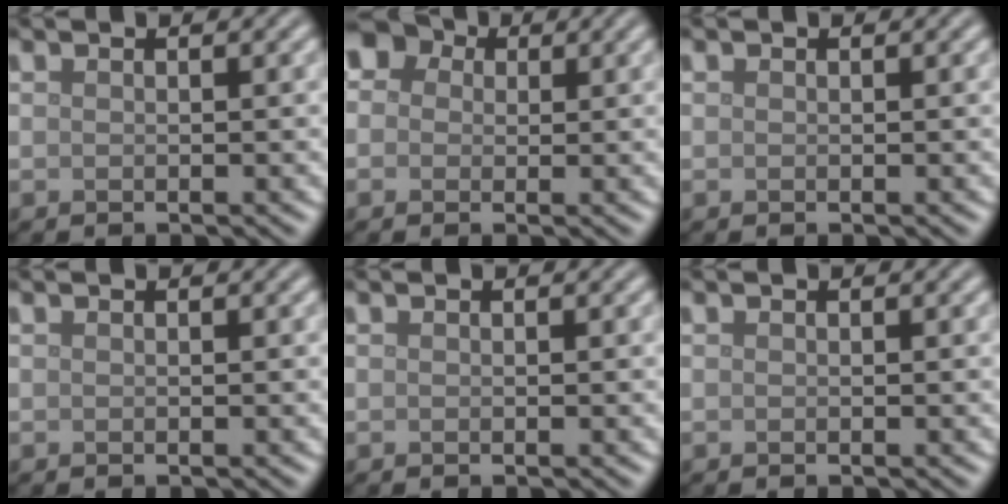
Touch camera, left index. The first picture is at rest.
{"total": 5.8, "force": [2.0, 4.8, 2.6], "torque": [-0.042, 0.029, -0.005]}
{"total": 0.0}
{"total": 0.0}
{"total": 0.0}
{"total": 0.0}